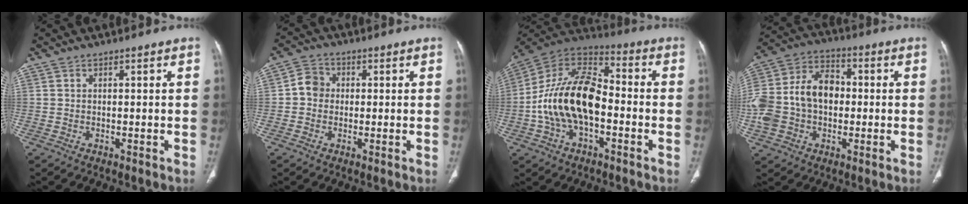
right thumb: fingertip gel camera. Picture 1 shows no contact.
{"total": 4.3, "force": [-0.1, 3.9, 1.8], "torque": [-0.016, 0.010, -0.010]}
{"total": 19.2, "force": [-3.2, 11.0, 15.4], "torque": [-0.276, 0.044, -0.061]}
{"total": 17.8, "force": [-0.9, 12.7, 12.4], "torque": [-0.246, 0.040, -0.018]}